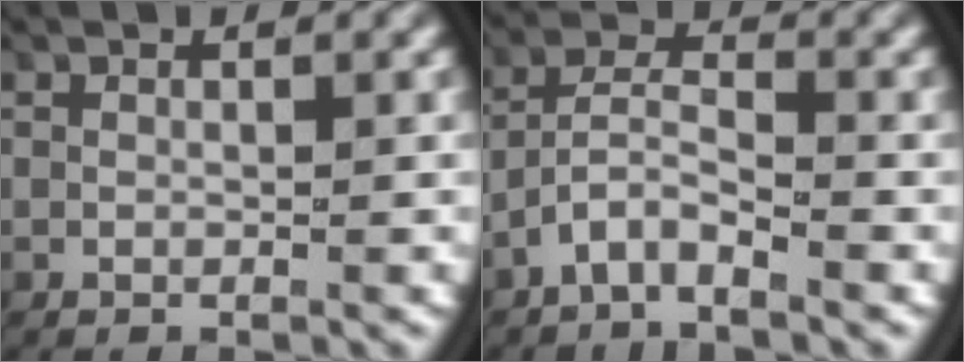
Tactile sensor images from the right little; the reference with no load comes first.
{"total": 3.6, "force": [-2.4, 1.8, 2.0], "torque": [-0.049, -0.005, -0.046]}